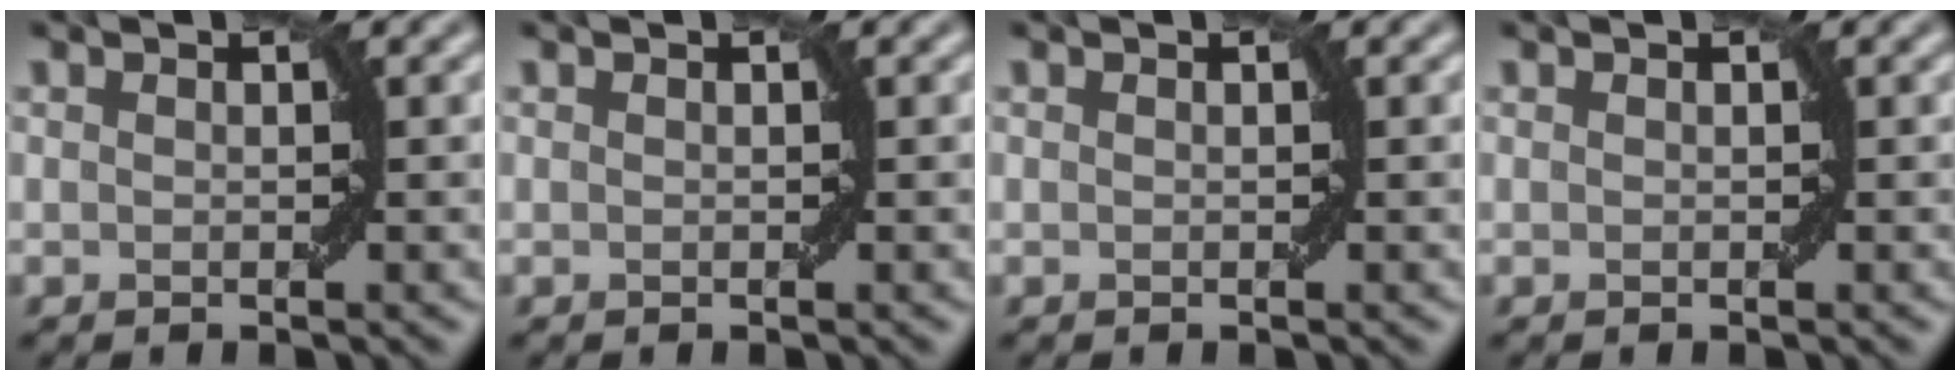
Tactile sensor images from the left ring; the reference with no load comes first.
{"total": 0.0}
{"total": 0.0}
{"total": 0.0}